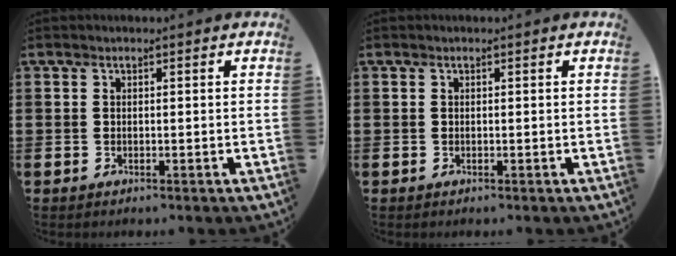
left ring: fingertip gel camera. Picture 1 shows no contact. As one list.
[{"total": 0.0}]